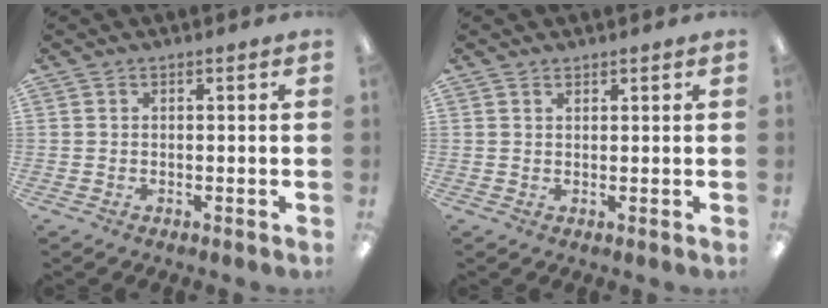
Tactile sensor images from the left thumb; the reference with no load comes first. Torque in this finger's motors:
{"motor_torque": [-0.07, -0.19, -0.13, -0.11, -0.03]}